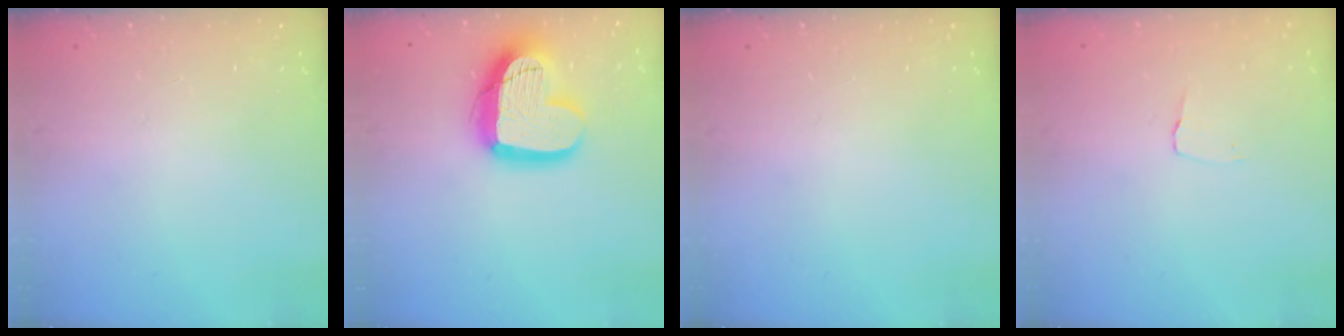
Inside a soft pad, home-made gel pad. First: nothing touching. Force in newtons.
{"total": 17.4, "press": 17.4, "slide": 1.4}
{"total": 0.0}
{"total": 2.6, "press": 2.6, "slide": 0.2}